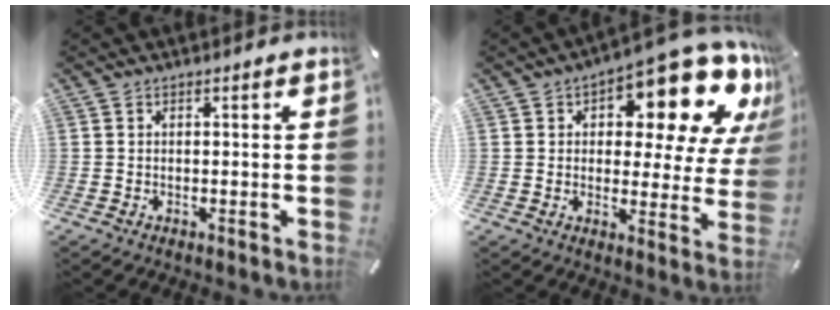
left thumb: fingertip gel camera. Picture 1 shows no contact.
{"total": 16.1, "force": [11.1, 6.3, 9.7], "torque": [-0.124, -0.096, 0.181]}